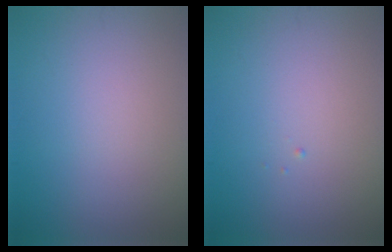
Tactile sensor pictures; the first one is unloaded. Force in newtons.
{"total": 0.0}